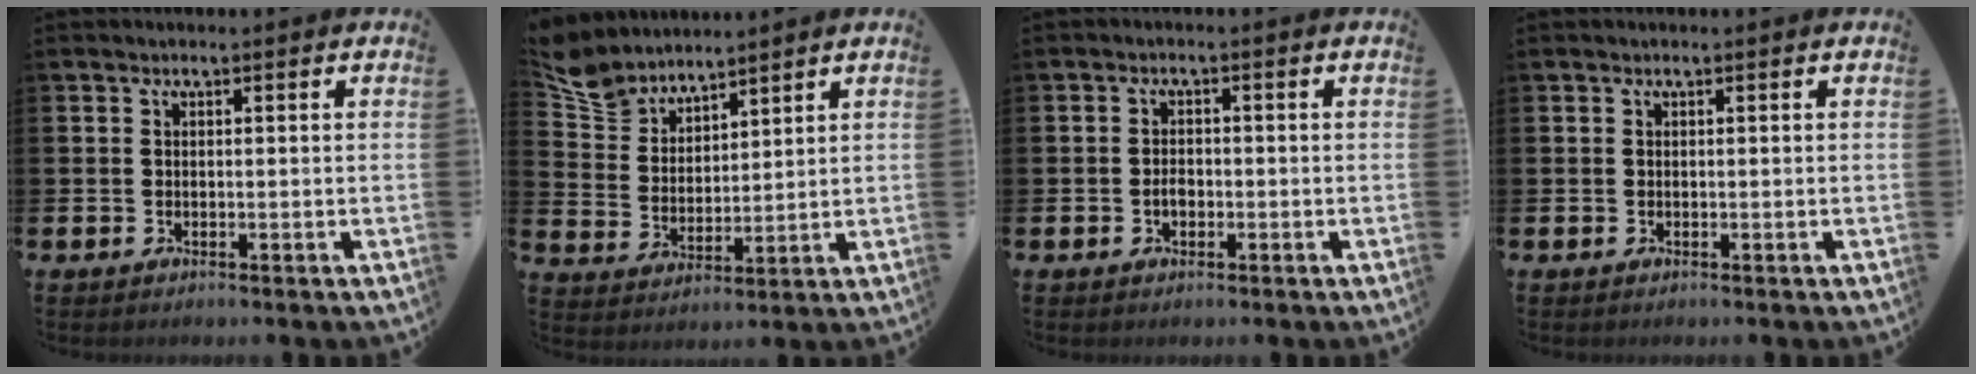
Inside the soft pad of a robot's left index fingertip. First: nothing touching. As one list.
[{"total": 6.5, "force": [6.2, 1.9, 0.0], "torque": [-0.039, -0.035, 0.119]}, {"total": 1.7, "force": [-0.4, 1.0, 1.3], "torque": [-0.025, 0.004, -0.009]}, {"total": 0.0}]